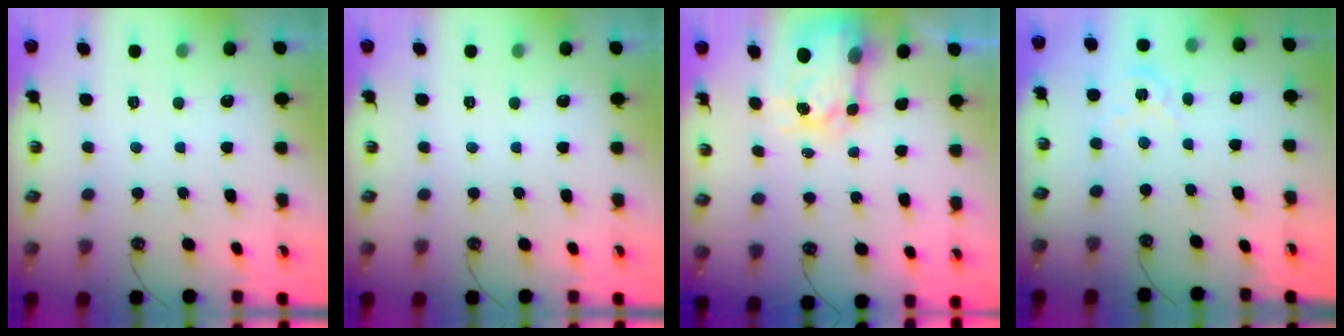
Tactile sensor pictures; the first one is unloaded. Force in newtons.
{"total": 0.0}
{"total": 5.8, "press": 5.8, "slide": 0.7}
{"total": 2.7, "press": 2.7, "slide": 0.3}